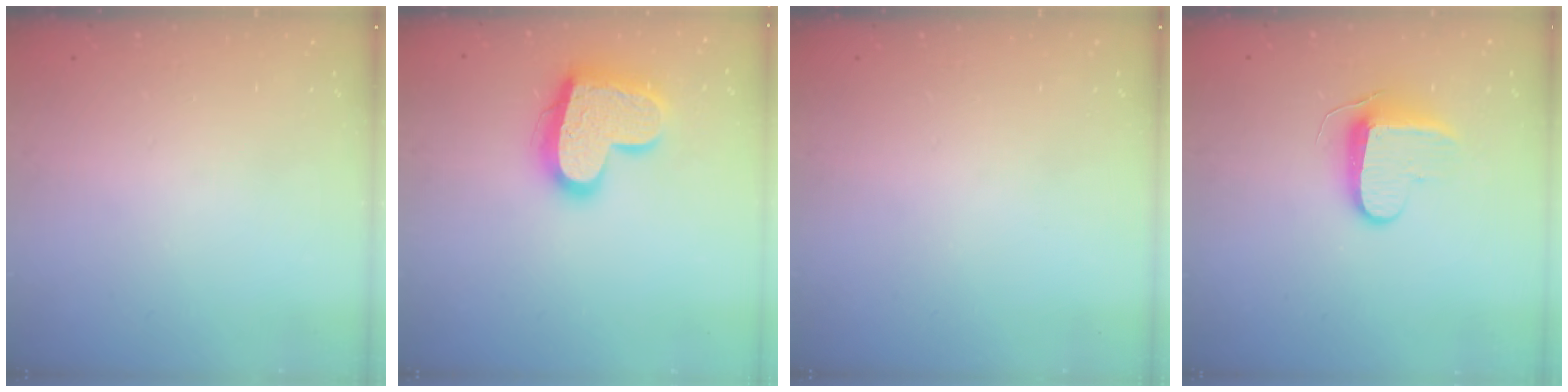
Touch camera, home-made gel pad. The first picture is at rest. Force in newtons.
{"total": 18.2, "press": 18.2, "slide": 1.6}
{"total": 0.0}
{"total": 8.9, "press": 8.9, "slide": 0.8}